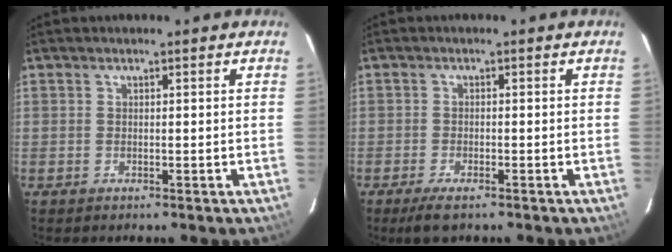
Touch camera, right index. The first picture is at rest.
{"total": 3.4, "force": [-2.4, 0.9, 2.2], "torque": [-0.046, -0.006, -0.039]}